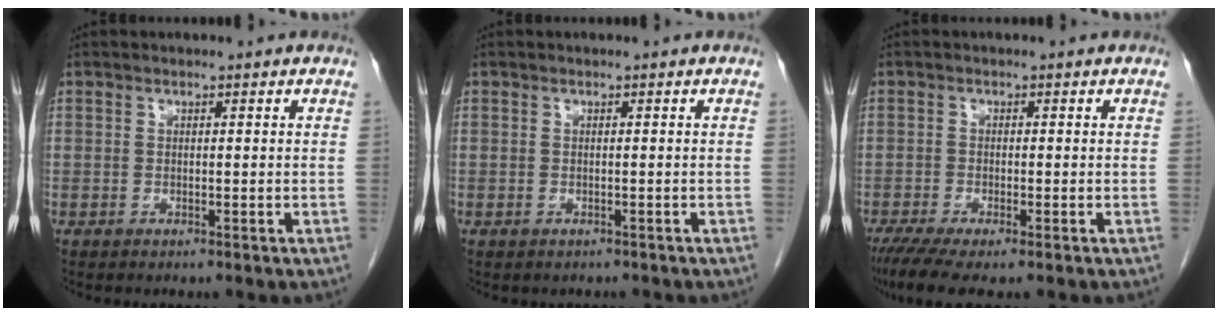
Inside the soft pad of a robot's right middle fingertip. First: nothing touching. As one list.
[{"total": 1.1, "force": [-0.9, 0.6, 0.2], "torque": [-0.011, 0.000, -0.010]}, {"total": 5.8, "force": [-4.3, 0.7, 3.9], "torque": [-0.065, -0.015, -0.072]}]